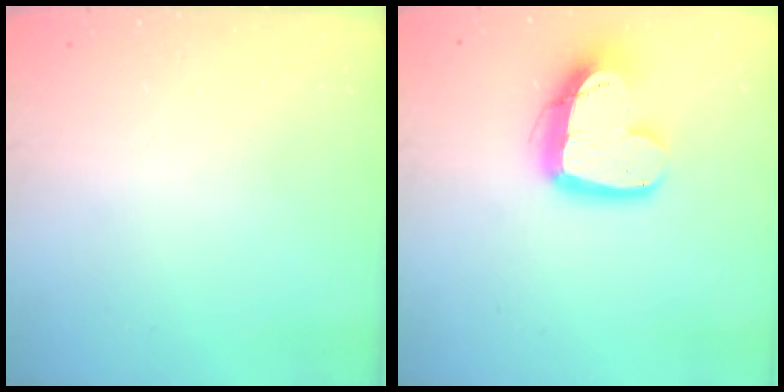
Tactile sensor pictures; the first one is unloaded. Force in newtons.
{"total": 15.5, "press": 15.4, "slide": 1.4}